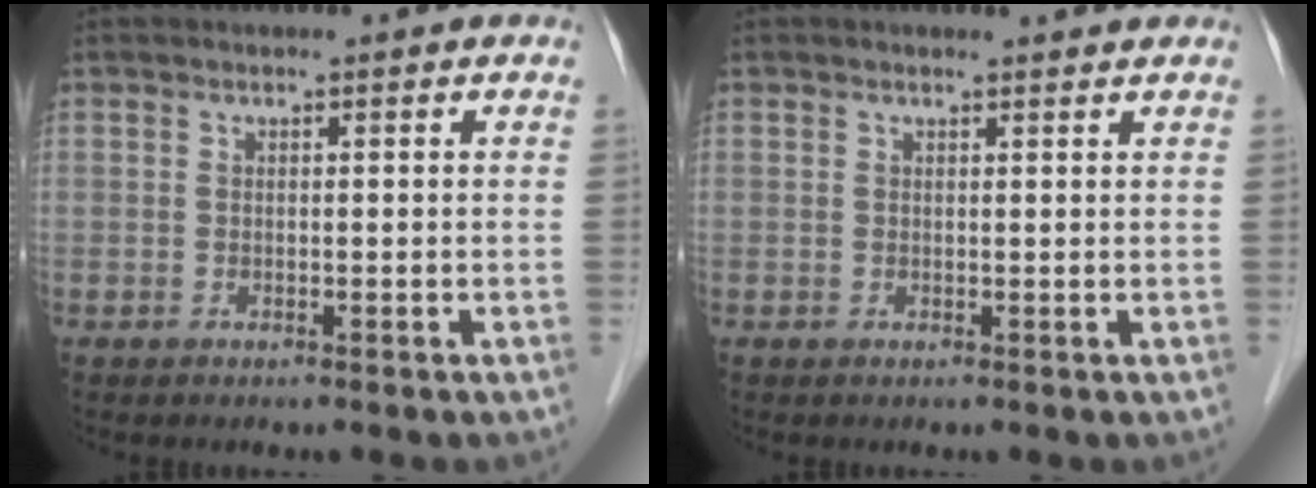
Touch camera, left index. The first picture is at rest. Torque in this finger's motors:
{"motor_torque": [0.19, -0.24, 0.02, 0.00]}